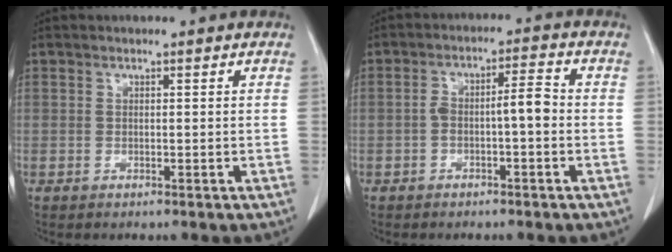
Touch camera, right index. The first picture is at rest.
{"total": 4.7, "force": [-1.0, 1.0, 4.5], "torque": [-0.078, 0.024, -0.015]}